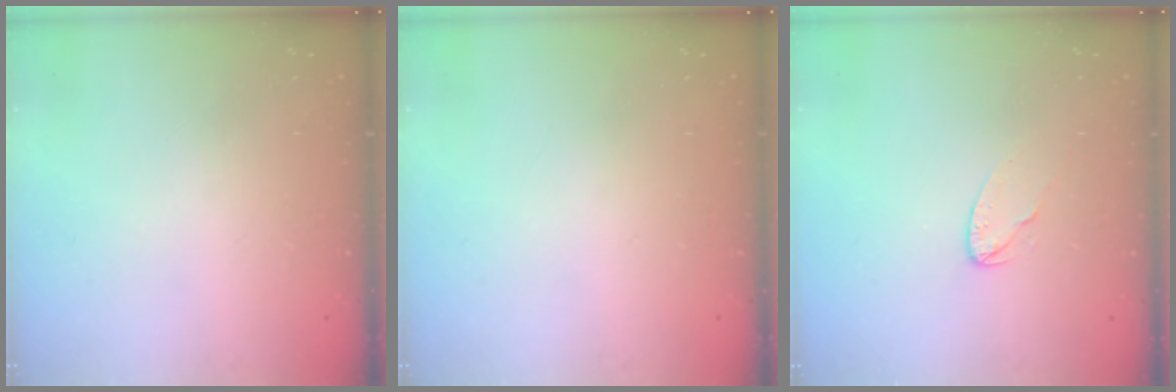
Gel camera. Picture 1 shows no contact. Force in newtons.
{"total": 0.0}
{"total": 4.6, "press": 4.6, "slide": 0.4}